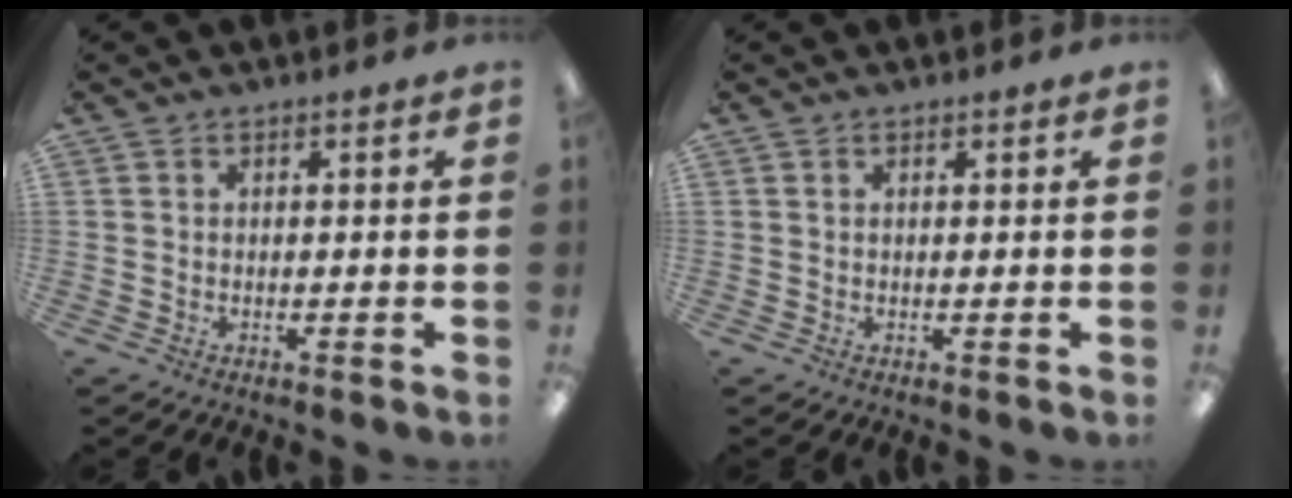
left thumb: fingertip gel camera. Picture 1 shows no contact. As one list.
[{"total": 0.7, "force": [0.5, 0.5, 0.2], "torque": [-0.005, 0.003, 0.009]}]